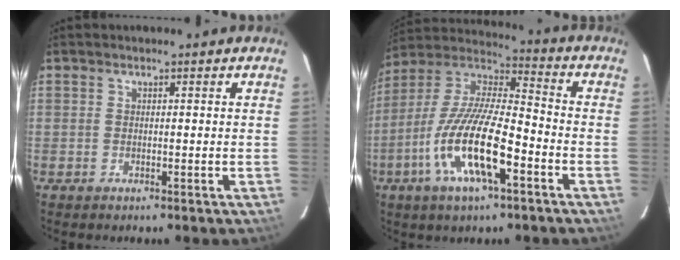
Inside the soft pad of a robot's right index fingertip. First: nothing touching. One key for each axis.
{"total": 18.1, "fx": -7.4, "fy": 5.1, "fz": 15.8, "tx": -0.316, "ty": -0.018, "tz": -0.147}